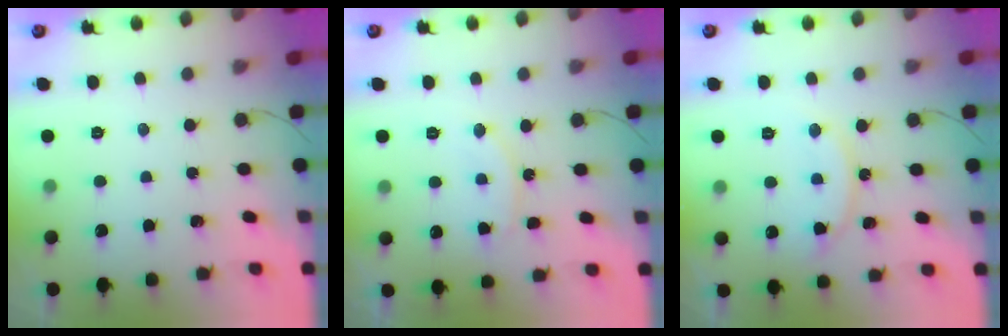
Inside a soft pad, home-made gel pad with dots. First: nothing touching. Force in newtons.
{"total": 8.5, "press": 8.5, "slide": 0.4}
{"total": 11.6, "press": 11.5, "slide": 0.8}